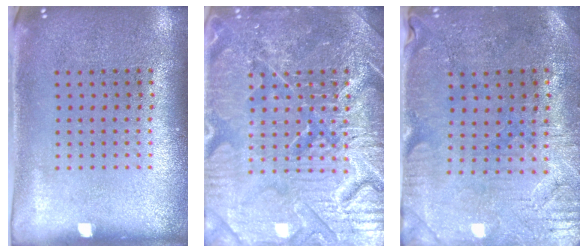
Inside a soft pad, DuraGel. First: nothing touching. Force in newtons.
{"total": 7.7, "press": 7.6, "slide": 0.9}
{"total": 0.6, "press": 0.5, "slide": 0.3}